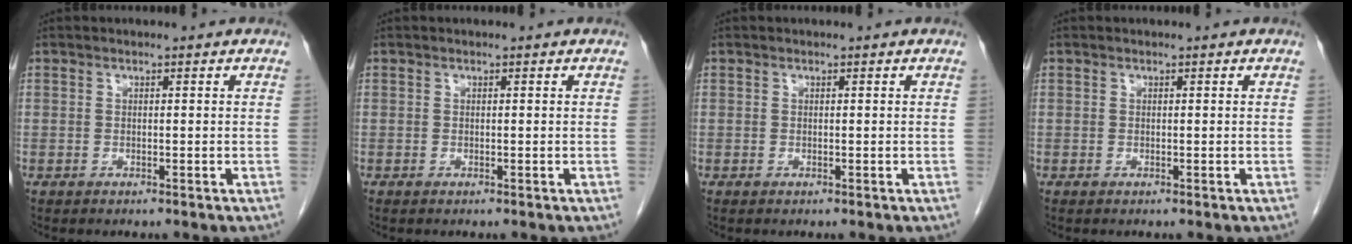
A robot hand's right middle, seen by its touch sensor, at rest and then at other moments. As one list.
[{"total": 0.0}, {"total": 0.0}, {"total": 0.0}]